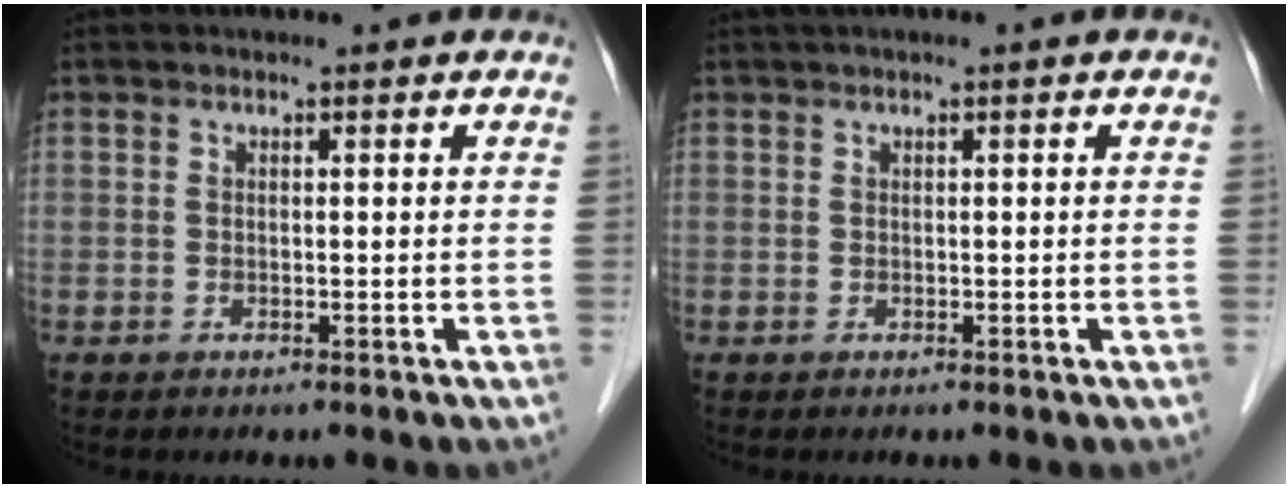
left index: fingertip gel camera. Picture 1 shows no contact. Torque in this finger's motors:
{"motor_torque": [0.86, -0.76, 0.20, 0.11]}